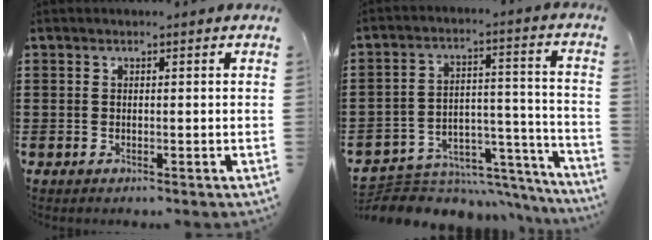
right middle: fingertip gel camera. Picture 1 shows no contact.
{"total": 5.4, "force": [-4.9, 2.3, 0.7], "torque": [-0.016, 0.012, -0.093]}